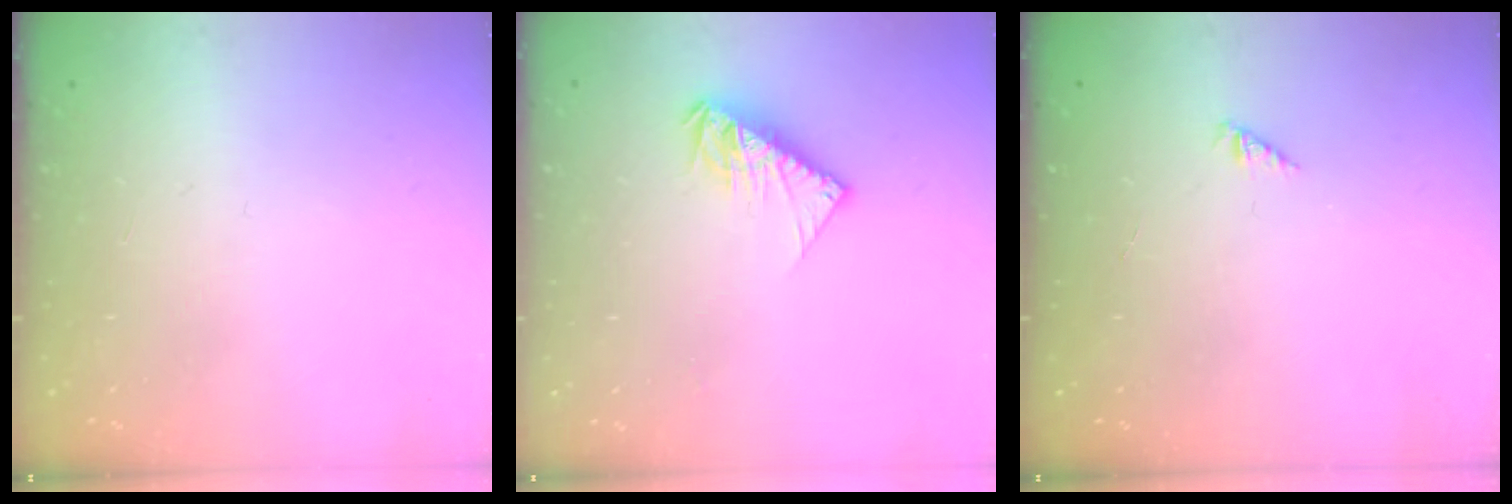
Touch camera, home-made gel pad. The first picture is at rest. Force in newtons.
{"total": 8.2, "press": 8.2, "slide": 0.6}
{"total": 0.0}